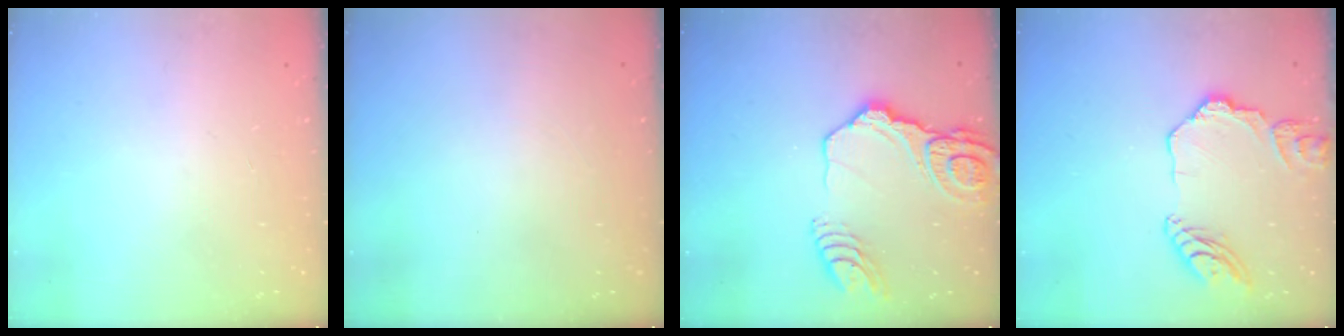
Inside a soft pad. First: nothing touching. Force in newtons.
{"total": 0.0}
{"total": 18.6, "press": 18.5, "slide": 2.1}
{"total": 13.4, "press": 13.4, "slide": 1.3}